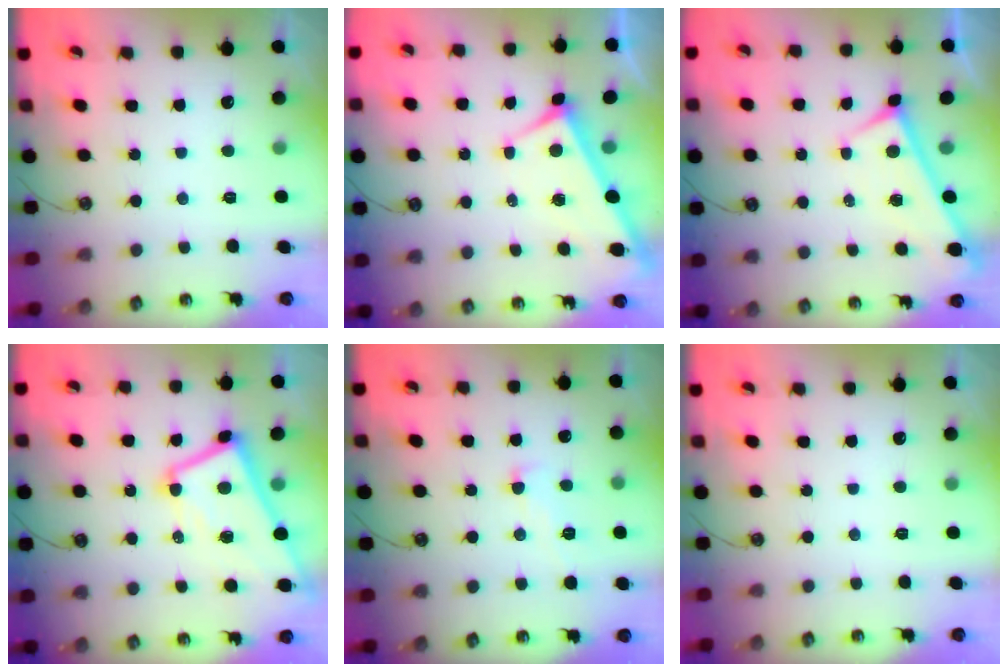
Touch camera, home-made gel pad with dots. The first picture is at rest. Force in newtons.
{"total": 3.9, "press": 3.8, "slide": 0.6}
{"total": 0.0}
{"total": 9.9, "press": 9.8, "slide": 1.3}
{"total": 1.0, "press": 0.7, "slide": 0.7}
{"total": 0.0}